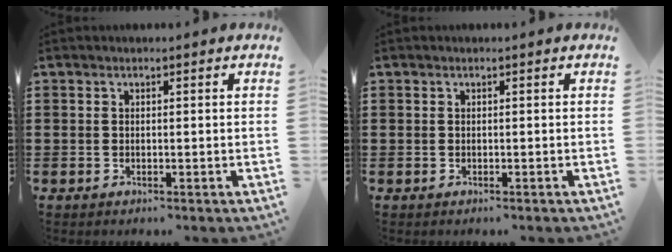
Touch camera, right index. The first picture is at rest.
{"total": 0.0}